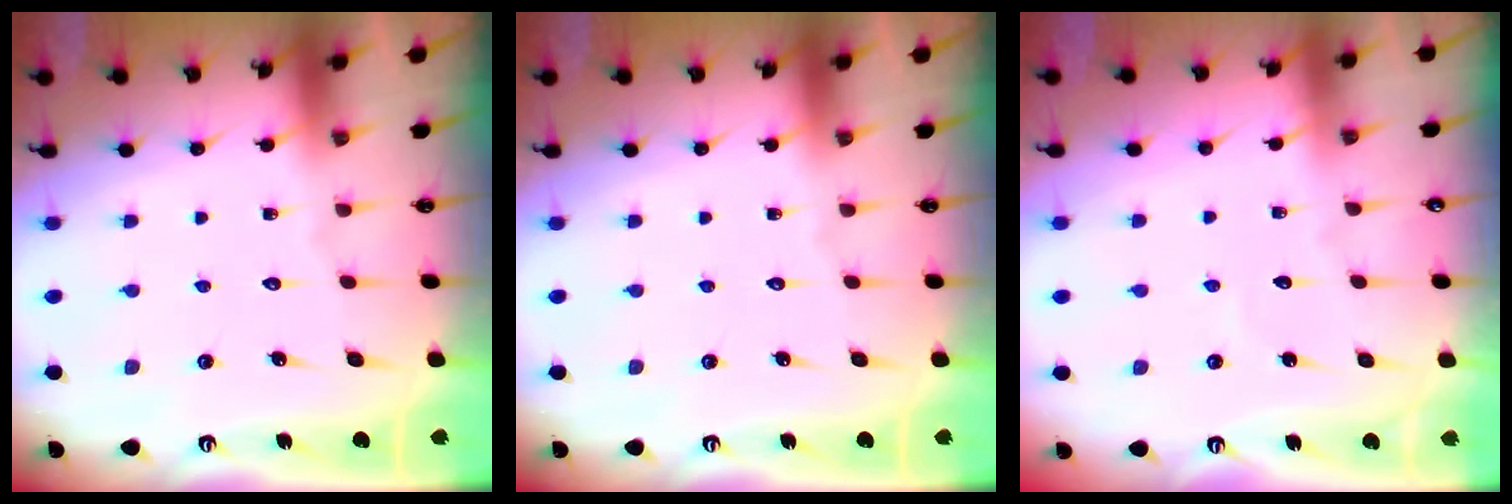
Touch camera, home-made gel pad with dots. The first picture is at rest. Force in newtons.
{"total": 0.0}
{"total": 2.7, "press": 2.7, "slide": 0.2}